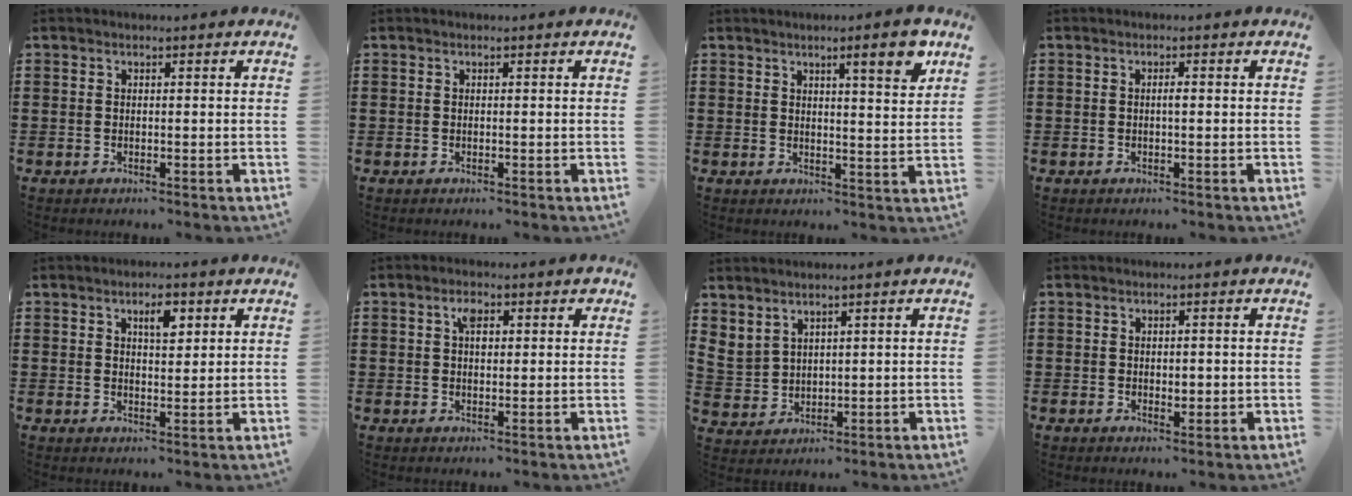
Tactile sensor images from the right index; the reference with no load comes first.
{"total": 0.0}
{"total": 6.1, "force": [3.9, 0.5, 4.7], "torque": [-0.069, -0.010, 0.058]}
{"total": 1.1, "force": [-0.1, 0.2, 1.0], "torque": [-0.020, -0.003, 0.000]}
{"total": 3.5, "force": [1.7, 1.3, 2.7], "torque": [-0.043, 0.000, 0.026]}
{"total": 3.1, "force": [1.2, 1.5, 2.4], "torque": [-0.037, 0.002, 0.015]}
{"total": 3.1, "force": [2.6, 1.6, 0.1], "torque": [-0.015, 0.000, 0.051]}
{"total": 1.3, "force": [0.0, 0.8, 1.1], "torque": [-0.020, 0.003, -0.001]}